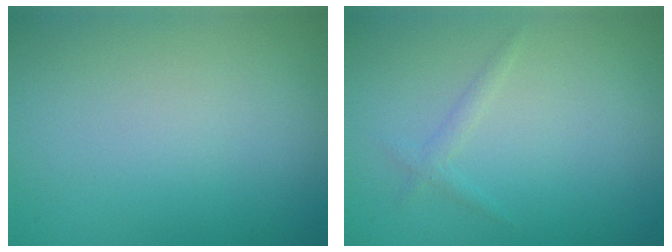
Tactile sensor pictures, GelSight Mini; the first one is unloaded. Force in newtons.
{"total": 0.9, "press": 0.9, "slide": 0.1}